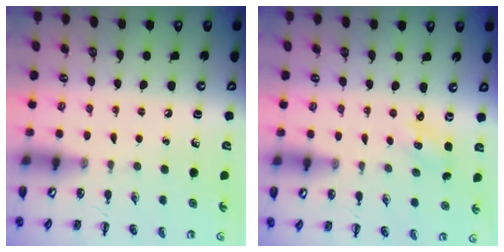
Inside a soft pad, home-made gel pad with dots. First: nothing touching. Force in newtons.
{"total": 2.1, "press": 2.0, "slide": 0.6}